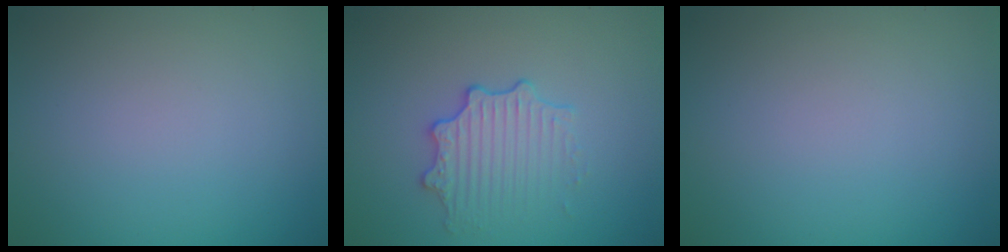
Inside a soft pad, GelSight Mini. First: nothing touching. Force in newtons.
{"total": 3.0, "press": 2.7, "slide": 1.1}
{"total": 0.0}